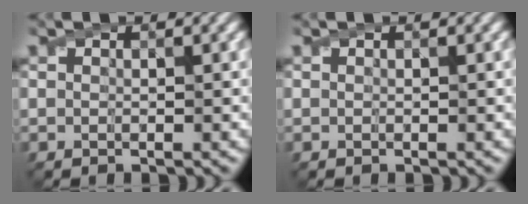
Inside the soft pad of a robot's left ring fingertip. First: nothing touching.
{"total": 0.0}